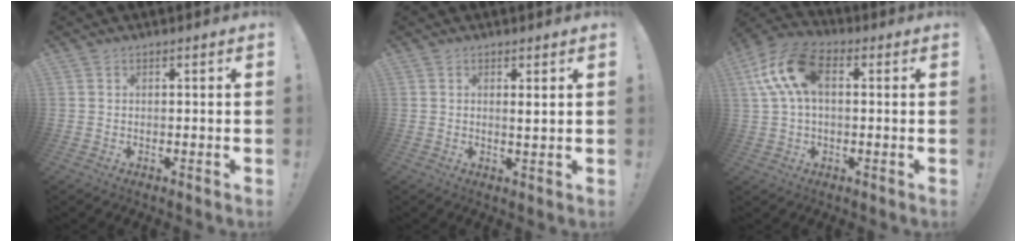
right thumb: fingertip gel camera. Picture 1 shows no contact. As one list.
[{"total": 1.6, "force": [0.8, 0.1, 1.4], "torque": [-0.010, -0.012, 0.008]}, {"total": 14.6, "force": [3.2, 8.8, 11.2], "torque": [-0.210, 0.004, 0.060]}]